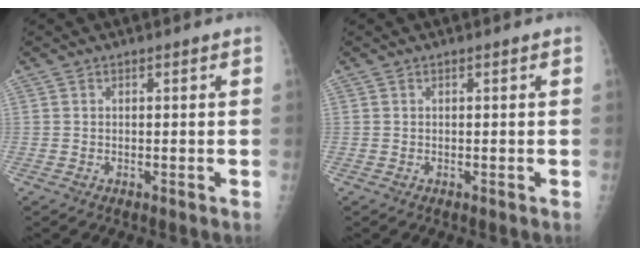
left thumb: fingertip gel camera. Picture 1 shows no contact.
{"total": 0.0}